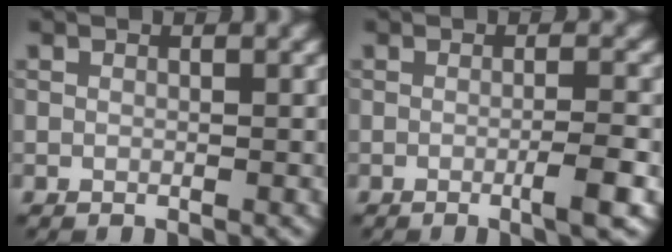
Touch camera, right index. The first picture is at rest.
{"total": 3.0, "force": [-0.9, 0.4, 2.8], "torque": [-0.039, 0.003, -0.019]}